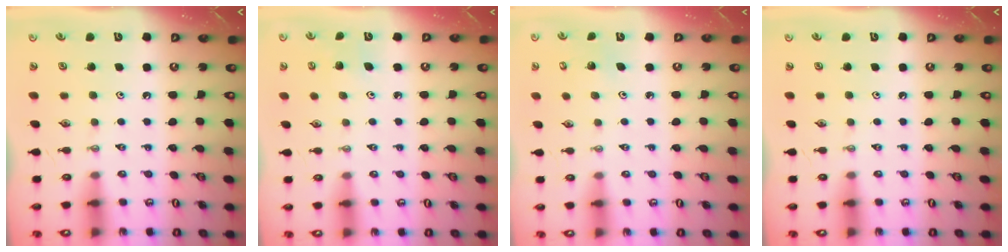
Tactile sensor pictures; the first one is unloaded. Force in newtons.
{"total": 4.1, "press": 4.1, "slide": 0.3}
{"total": 2.3, "press": 2.3, "slide": 0.1}
{"total": 0.0}